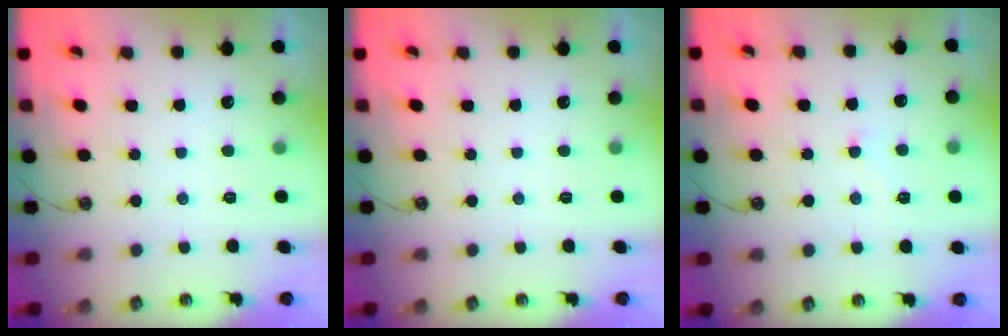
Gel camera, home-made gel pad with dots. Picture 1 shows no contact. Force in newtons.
{"total": 0.0}
{"total": 2.4, "press": 2.3, "slide": 0.7}